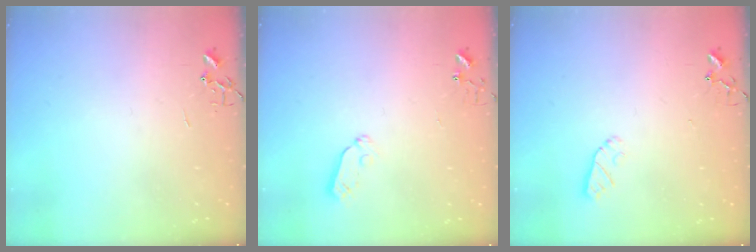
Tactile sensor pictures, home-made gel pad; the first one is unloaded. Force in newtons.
{"total": 3.7, "press": 3.7, "slide": 0.5}
{"total": 4.4, "press": 4.4, "slide": 0.6}